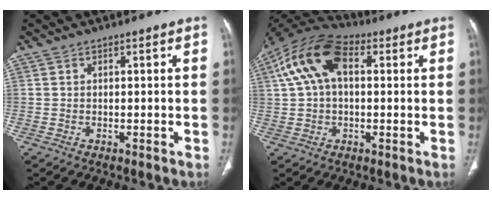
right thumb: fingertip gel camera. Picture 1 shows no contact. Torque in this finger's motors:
{"motor_torque": [-1.09, 1.78, 1.36, 0.01, 0.17]}